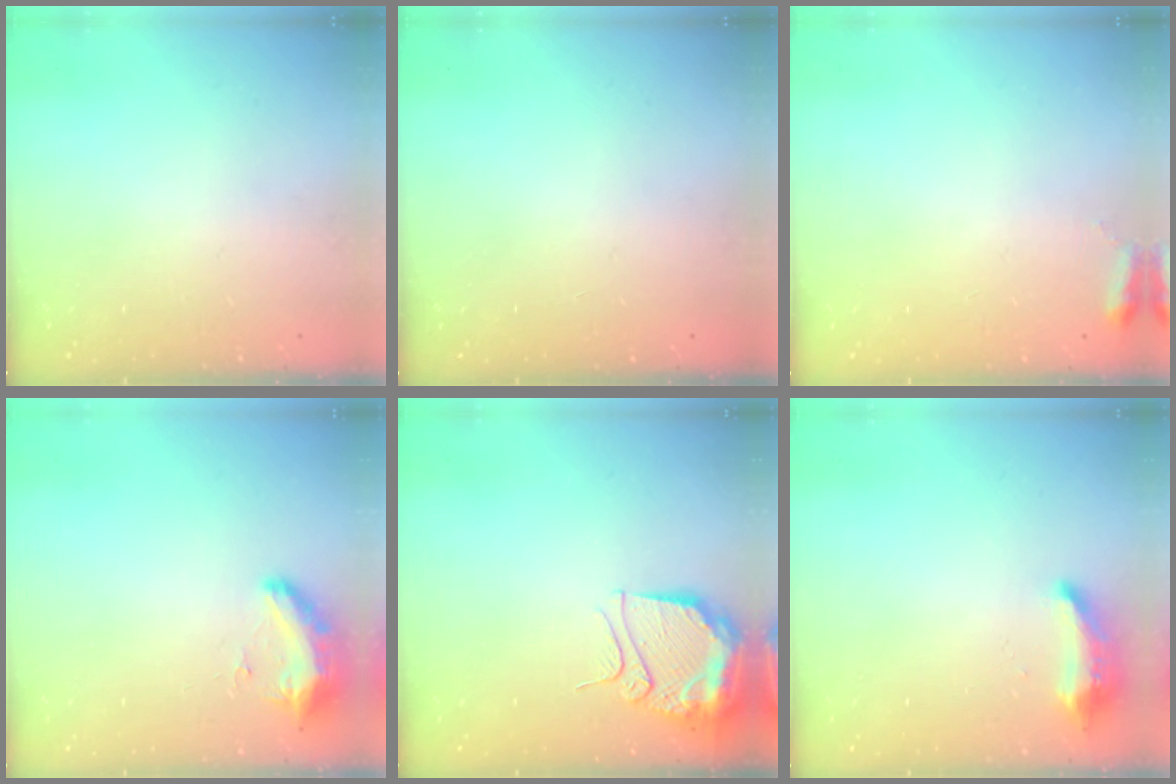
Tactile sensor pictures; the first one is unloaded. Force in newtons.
{"total": 0.0}
{"total": 5.1, "press": 5.0, "slide": 0.8}
{"total": 8.3, "press": 8.2, "slide": 1.2}
{"total": 11.5, "press": 11.4, "slide": 1.6}
{"total": 9.1, "press": 9.1, "slide": 0.7}